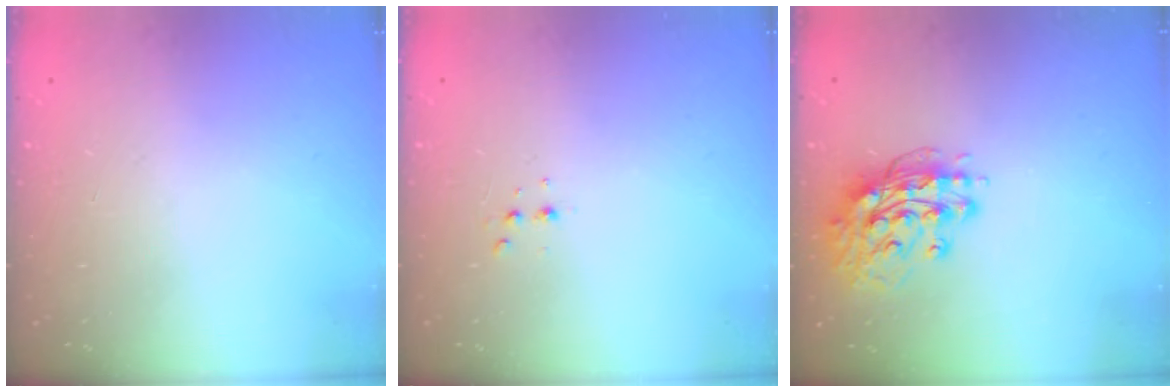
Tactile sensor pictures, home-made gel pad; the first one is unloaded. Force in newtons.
{"total": 3.1, "press": 3.0, "slide": 0.6}
{"total": 13.5, "press": 13.4, "slide": 1.3}